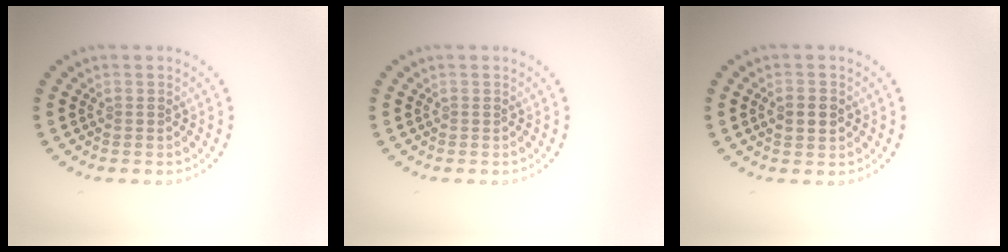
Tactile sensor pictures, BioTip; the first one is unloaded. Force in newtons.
{"total": 0.0}
{"total": 2.4, "press": 2.4, "slide": 0.2}